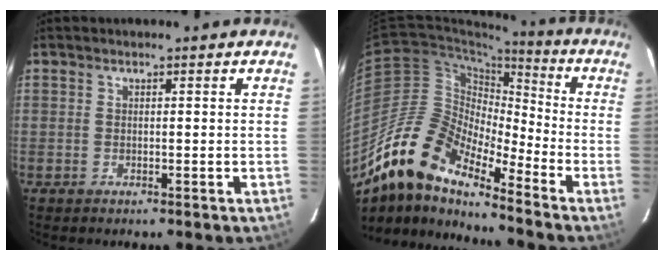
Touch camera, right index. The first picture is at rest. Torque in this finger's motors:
{"motor_torque": [0.93, -1.04, 0.27, -0.07]}